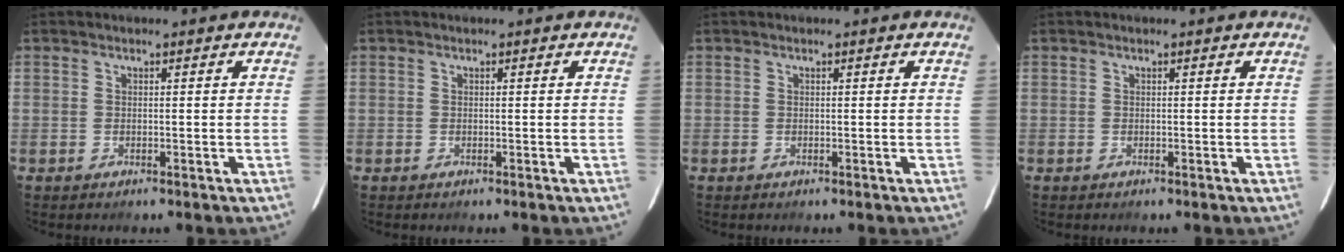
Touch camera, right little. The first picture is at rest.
{"total": 0.0}
{"total": 0.0}
{"total": 0.0}